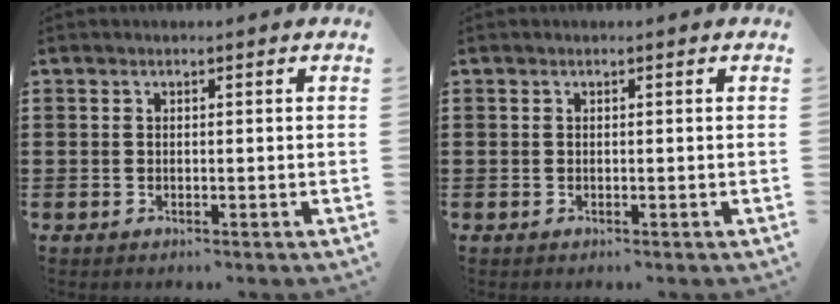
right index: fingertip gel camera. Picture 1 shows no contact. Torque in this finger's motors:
{"motor_torque": [0.00, 0.00, 0.00, 0.00]}